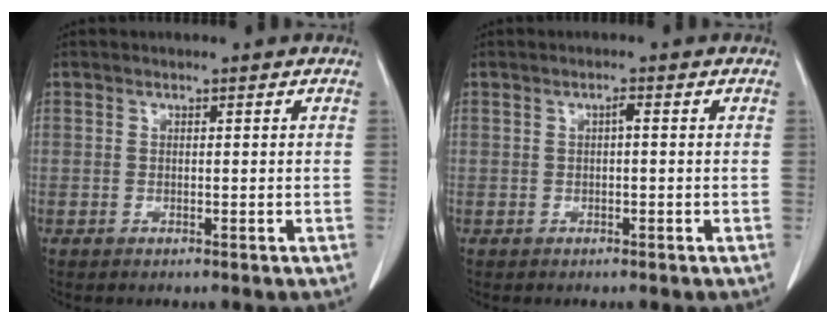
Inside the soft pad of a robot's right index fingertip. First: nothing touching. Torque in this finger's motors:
{"motor_torque": [0.20, -0.06, 0.03, 0.02]}